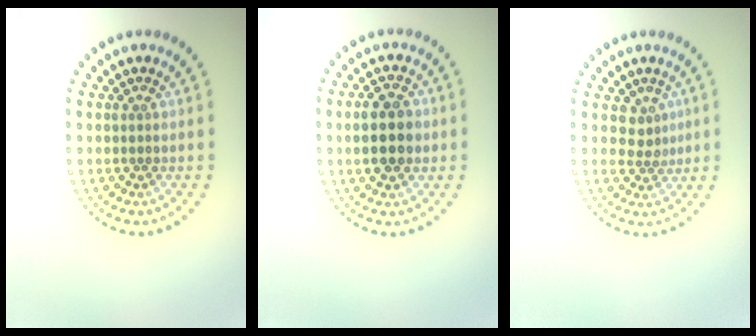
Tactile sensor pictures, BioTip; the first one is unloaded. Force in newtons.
{"total": 4.3, "press": 4.3, "slide": 0.3}
{"total": 1.9, "press": 1.4, "slide": 1.3}